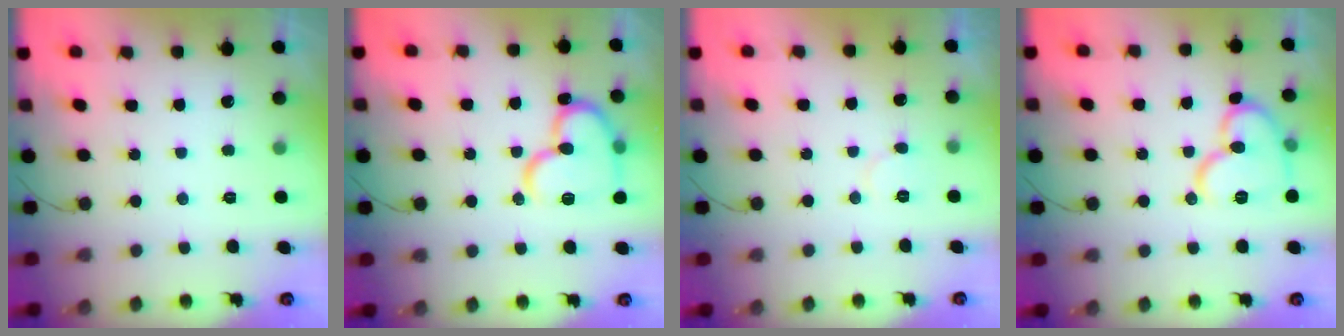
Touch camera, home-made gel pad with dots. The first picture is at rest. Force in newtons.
{"total": 16.6, "press": 16.5, "slide": 2.3}
{"total": 3.9, "press": 3.8, "slide": 0.5}
{"total": 12.4, "press": 12.4, "slide": 0.5}